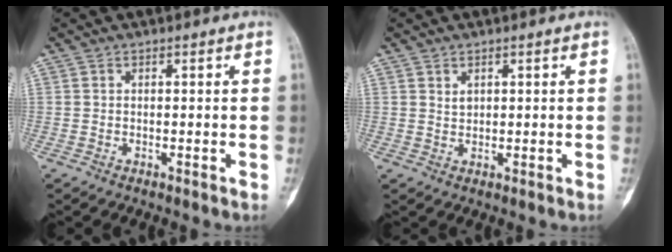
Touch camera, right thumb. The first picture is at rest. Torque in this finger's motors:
{"motor_torque": [-0.43, 0.33, 0.23, 0.24, -0.01]}